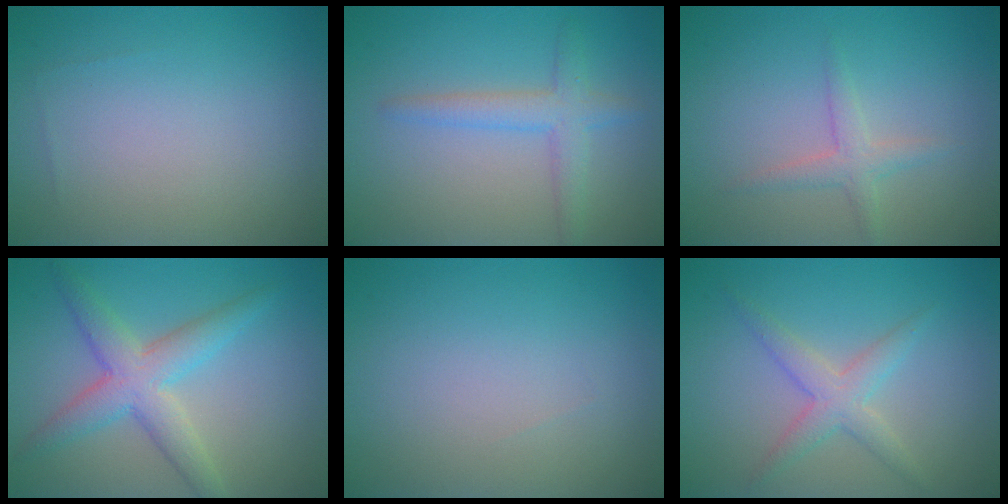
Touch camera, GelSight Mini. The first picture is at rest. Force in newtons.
{"total": 2.8, "press": 2.8, "slide": 0.1}
{"total": 1.9, "press": 1.9, "slide": 0.1}
{"total": 4.7, "press": 4.7, "slide": 0.3}
{"total": 0.0}
{"total": 2.7, "press": 2.7, "slide": 0.1}